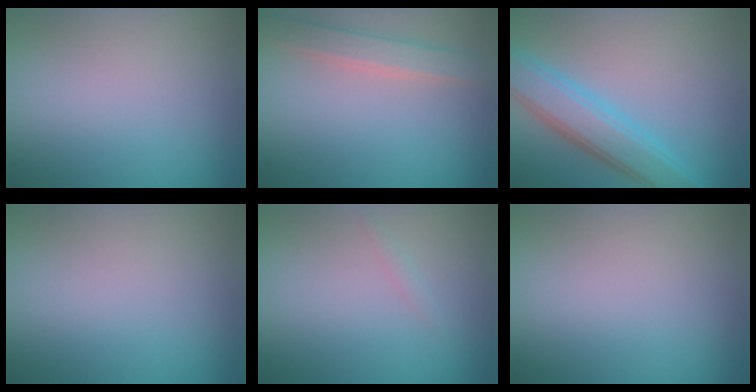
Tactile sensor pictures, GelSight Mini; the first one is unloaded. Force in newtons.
{"total": 2.6, "press": 2.6, "slide": 0.1}
{"total": 5.2, "press": 5.2, "slide": 0.2}
{"total": 0.0}
{"total": 0.7, "press": 0.7, "slide": 0.0}
{"total": 0.0}